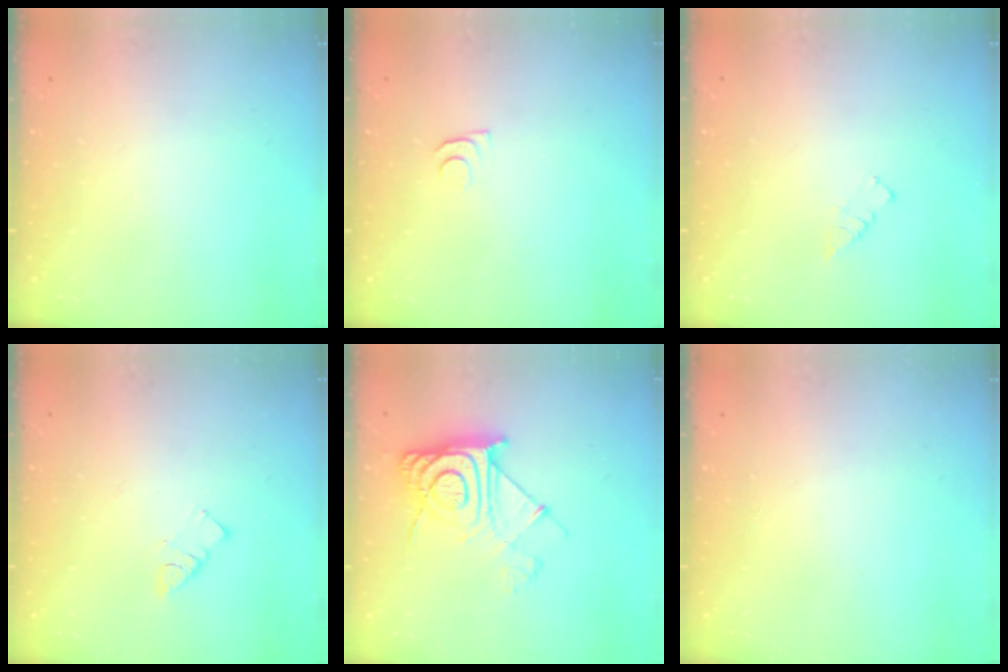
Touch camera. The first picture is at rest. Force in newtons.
{"total": 4.4, "press": 4.4, "slide": 0.6}
{"total": 2.9, "press": 2.9, "slide": 0.4}
{"total": 3.6, "press": 3.6, "slide": 0.4}
{"total": 13.0, "press": 13.0, "slide": 0.8}
{"total": 2.8, "press": 2.8, "slide": 0.4}